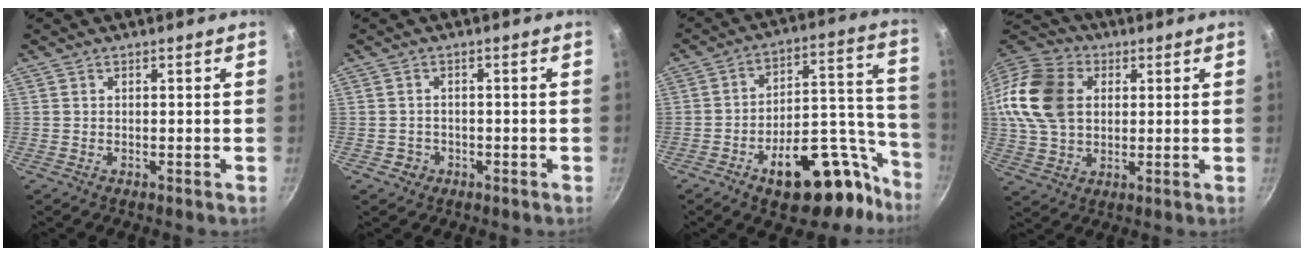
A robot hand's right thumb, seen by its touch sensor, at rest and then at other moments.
{"total": 2.3, "force": [-0.9, 2.0, 0.6], "torque": [-0.002, 0.008, -0.007]}
{"total": 23.6, "force": [-13.4, 11.5, 15.7], "torque": [-0.152, 0.109, -0.188]}
{"total": 18.0, "force": [3.2, 13.3, 11.6], "torque": [-0.215, 0.018, 0.053]}